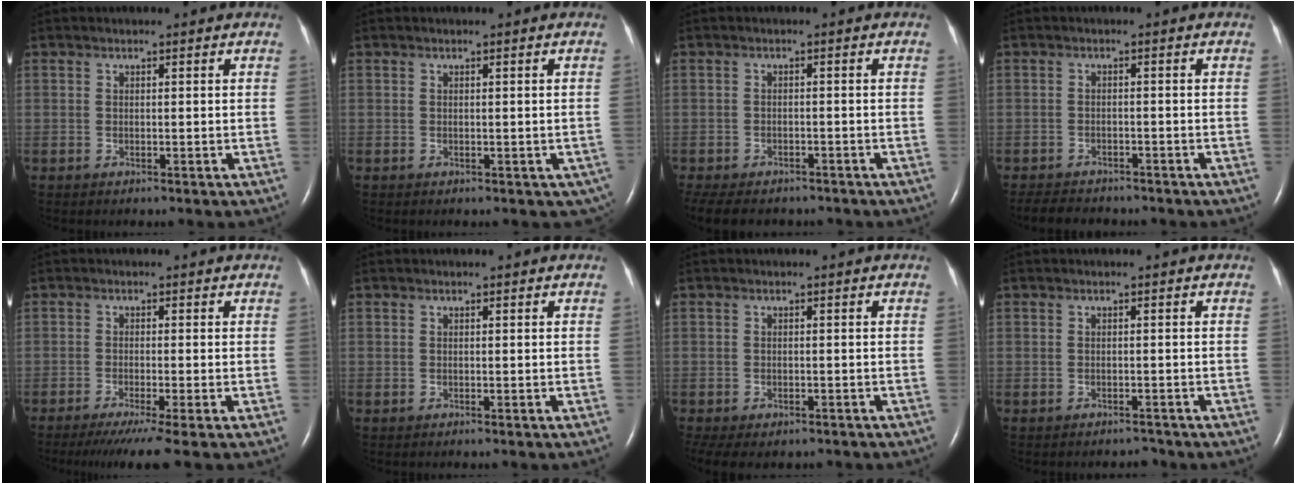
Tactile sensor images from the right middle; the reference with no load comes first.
{"total": 2.2, "force": [-0.7, 1.5, 1.4], "torque": [-0.005, -0.001, -0.003]}
{"total": 12.8, "force": [-10.2, 5.7, 5.3], "torque": [-0.130, -0.014, -0.129]}
{"total": 6.9, "force": [-6.2, 2.2, 2.3], "torque": [-0.040, -0.009, -0.087]}
{"total": 7.1, "force": [-5.3, -0.7, 4.6], "torque": [-0.065, -0.021, -0.085]}
{"total": 0.0}
{"total": 7.6, "force": [-5.4, 3.9, 3.7], "torque": [-0.077, -0.005, -0.071]}
{"total": 1.0, "force": [-1.0, 0.3, 0.0], "torque": [-0.001, -0.001, -0.013]}